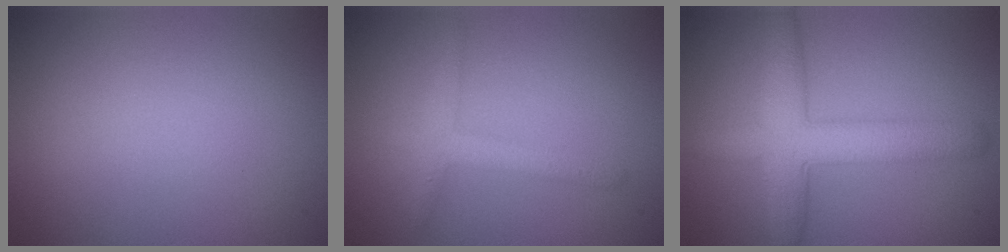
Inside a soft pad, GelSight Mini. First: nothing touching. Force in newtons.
{"total": 2.3, "press": 2.3, "slide": 0.1}
{"total": 5.6, "press": 5.6, "slide": 0.1}